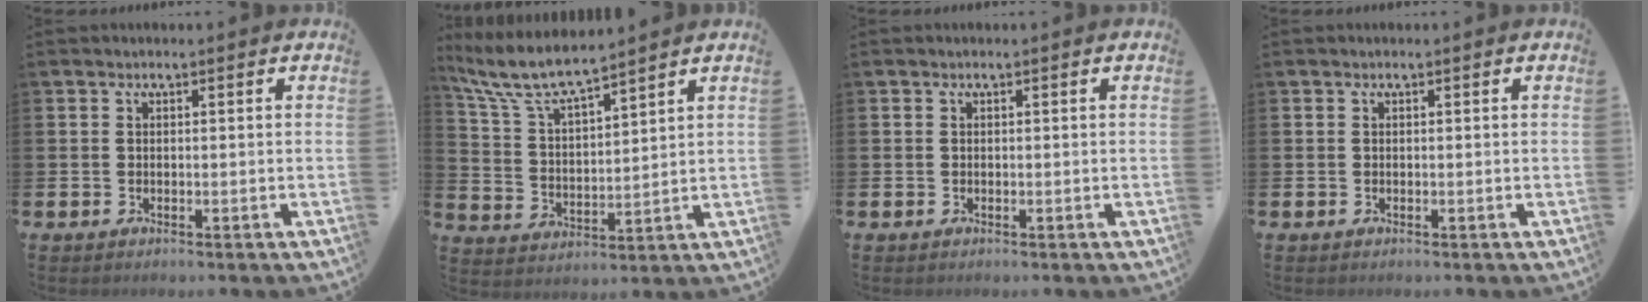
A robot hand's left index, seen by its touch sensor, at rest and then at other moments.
{"total": 7.7, "force": [7.0, 0.8, 3.1], "torque": [-0.088, -0.041, 0.121]}
{"total": 0.0}
{"total": 0.0}